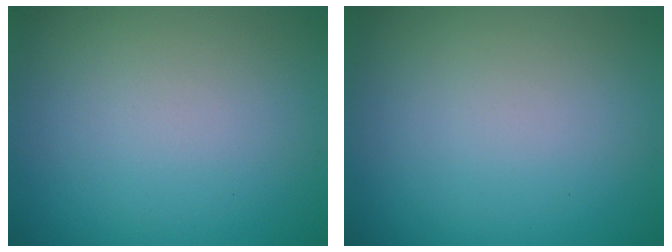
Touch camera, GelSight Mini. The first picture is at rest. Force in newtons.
{"total": 0.0}